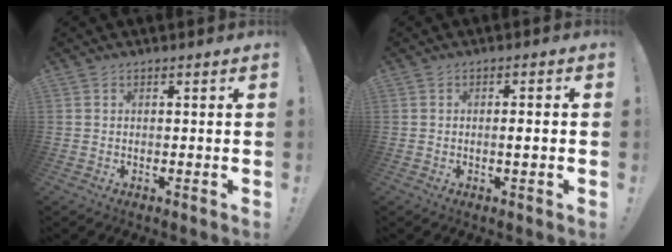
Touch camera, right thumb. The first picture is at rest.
{"total": 2.4, "force": [-0.4, 0.0, 2.4], "torque": [-0.033, -0.003, -0.011]}